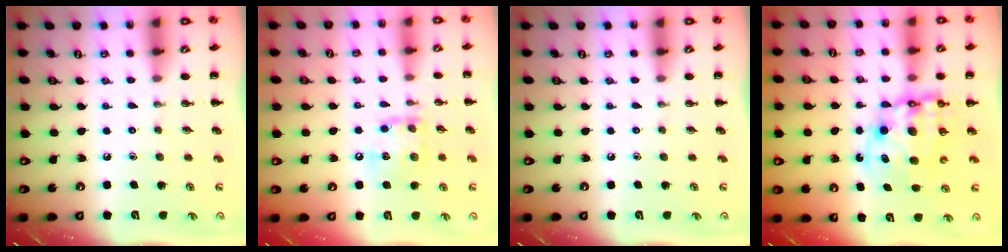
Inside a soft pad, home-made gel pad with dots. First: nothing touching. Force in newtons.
{"total": 12.4, "press": 12.3, "slide": 1.7}
{"total": 0.0}
{"total": 10.5, "press": 10.2, "slide": 2.5}